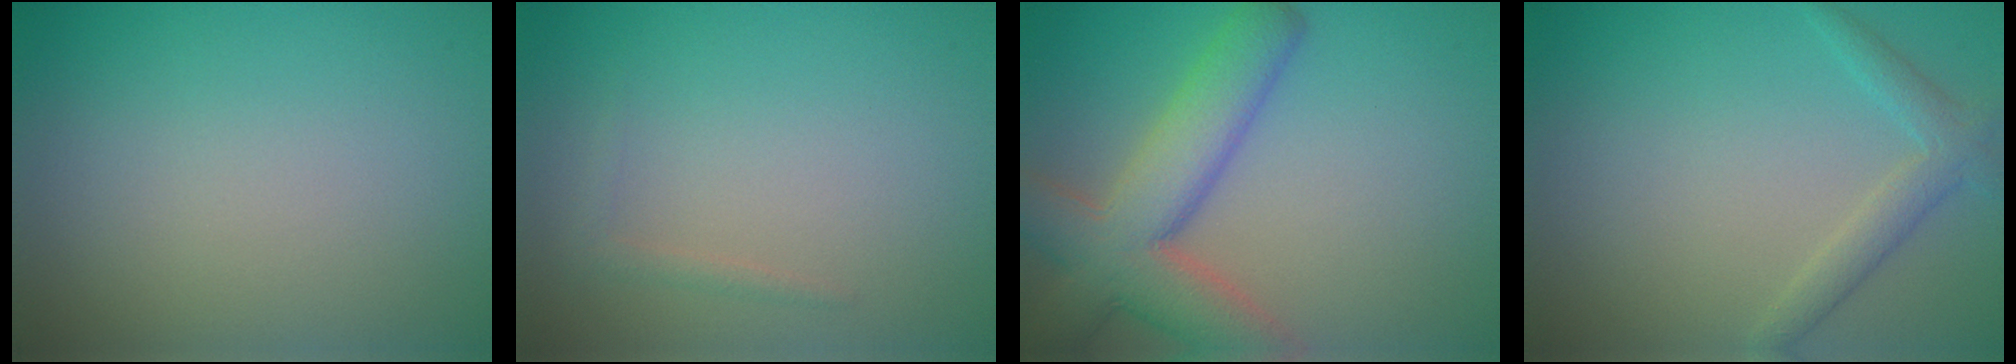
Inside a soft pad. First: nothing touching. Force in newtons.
{"total": 0.9, "press": 0.9, "slide": 0.1}
{"total": 8.1, "press": 8.1, "slide": 0.7}
{"total": 2.2, "press": 2.2, "slide": 0.1}